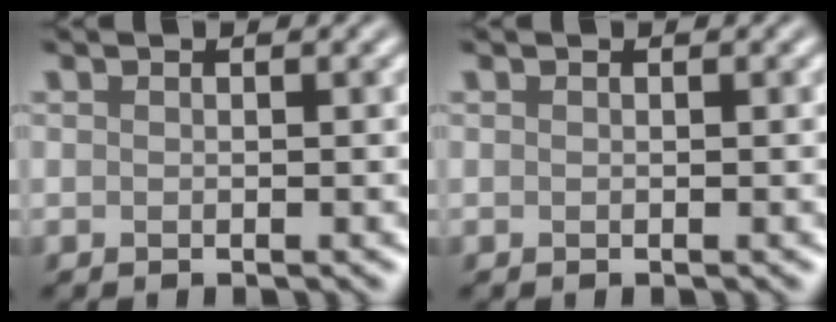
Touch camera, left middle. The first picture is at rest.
{"total": 0.0}